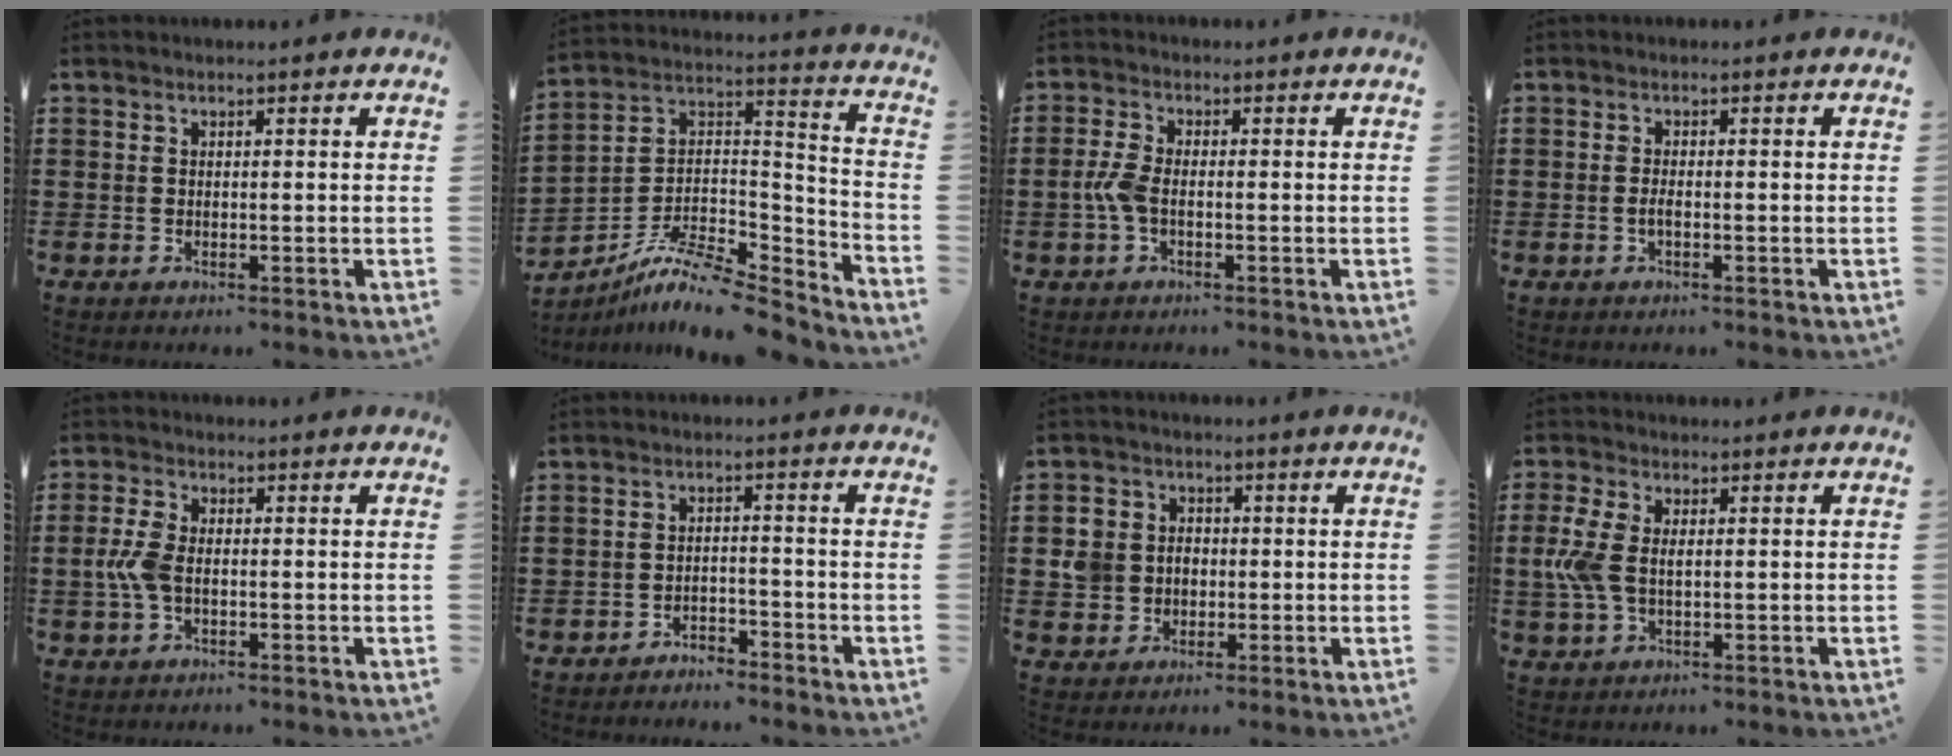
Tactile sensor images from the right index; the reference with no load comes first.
{"total": 9.7, "force": [-8.2, 2.2, 4.7], "torque": [-0.099, 0.006, -0.166]}
{"total": 3.8, "force": [-1.0, 1.6, 3.3], "torque": [-0.079, -0.001, -0.023]}
{"total": 1.4, "force": [-0.6, 0.3, 1.2], "torque": [-0.024, 0.000, -0.010]}
{"total": 4.4, "force": [-0.7, 2.4, 3.7], "torque": [-0.096, -0.006, -0.020]}
{"total": 2.8, "force": [-2.8, 0.2, -0.1], "torque": [-0.008, 0.000, -0.060]}
{"total": 5.2, "force": [-0.2, 4.9, 1.8], "torque": [-0.065, 0.012, -0.010]}
{"total": 6.0, "force": [0.2, 3.3, 5.0], "torque": [-0.132, -0.002, -0.006]}